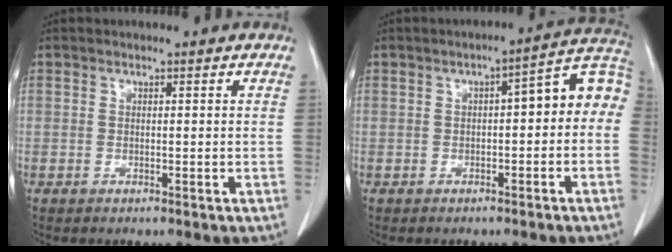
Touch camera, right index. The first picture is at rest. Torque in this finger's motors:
{"motor_torque": [0.69, 0.02, 0.14, 0.04]}